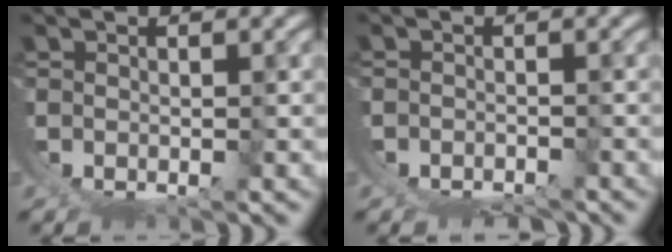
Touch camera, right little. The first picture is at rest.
{"total": 3.4, "force": [-3.3, 0.7, 0.4], "torque": [0.001, -0.023, -0.048]}